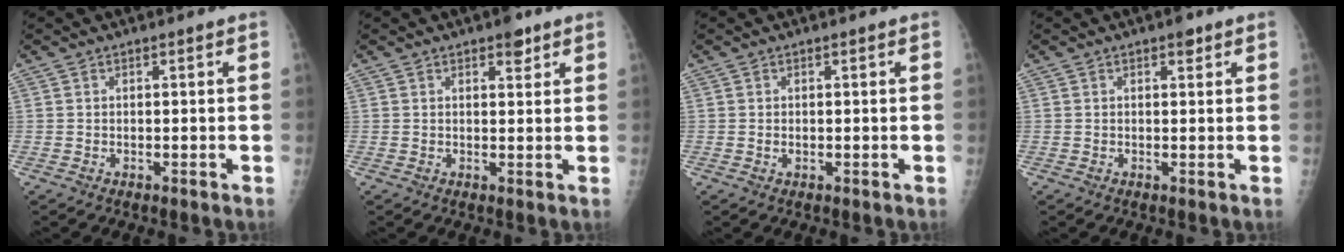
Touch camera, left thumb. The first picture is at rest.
{"total": 3.0, "force": [2.0, 1.3, 1.9], "torque": [-0.012, -0.009, 0.026]}
{"total": 0.9, "force": [0.2, 0.5, 0.7], "torque": [-0.011, 0.001, 0.008]}
{"total": 1.7, "force": [1.1, 0.7, 1.1], "torque": [-0.008, -0.003, 0.012]}